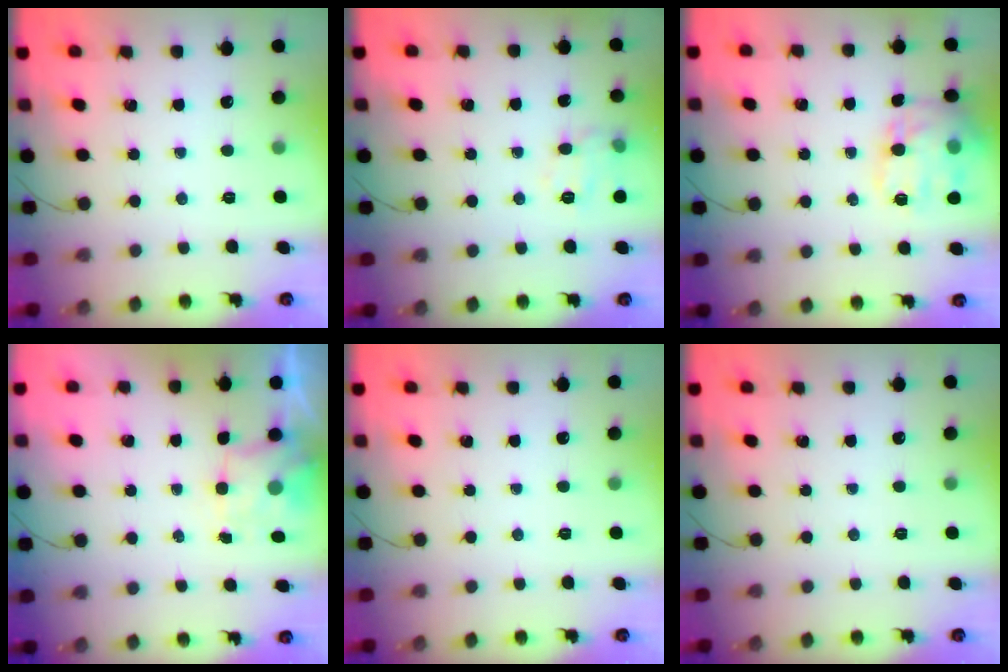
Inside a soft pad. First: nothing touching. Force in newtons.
{"total": 8.7, "press": 8.7, "slide": 0.6}
{"total": 16.3, "press": 16.2, "slide": 2.0}
{"total": 2.0, "press": 1.9, "slide": 0.5}
{"total": 0.0}
{"total": 0.0}